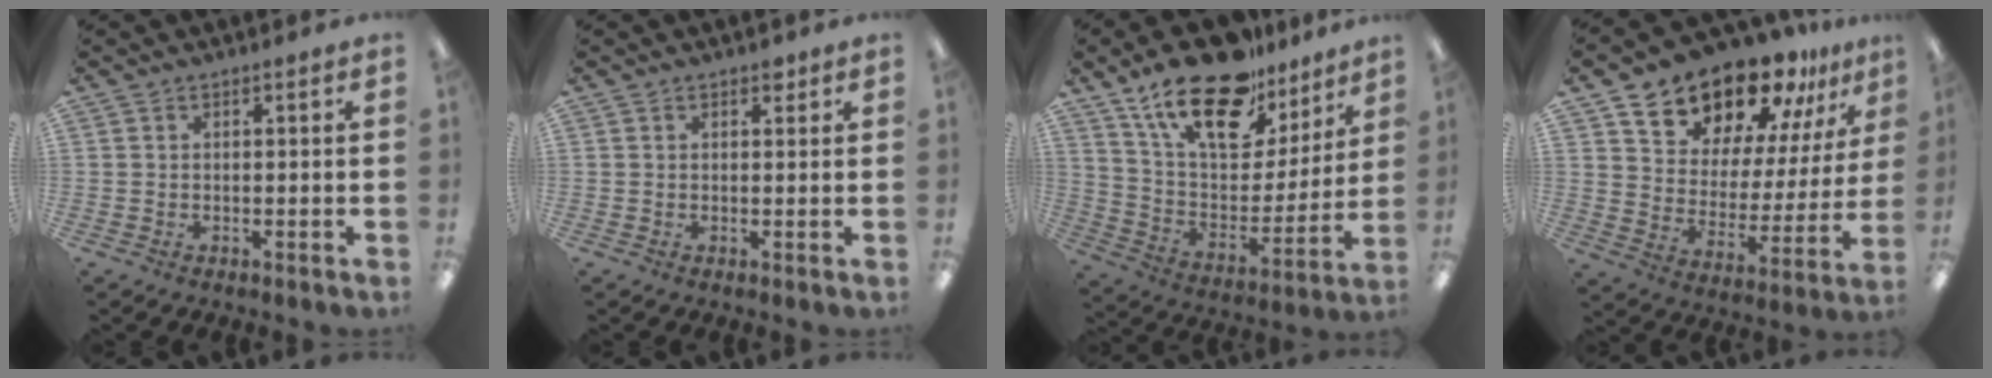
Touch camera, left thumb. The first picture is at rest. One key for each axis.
{"total": 1.6, "fx": 1.0, "fy": 1.0, "fz": 0.8, "tx": 0.000, "ty": -0.003, "tz": 0.014}
{"total": 22.0, "fx": 15.3, "fy": 10.2, "fz": 12.0, "tx": -0.208, "ty": -0.092, "tz": 0.271}
{"total": 17.3, "fx": 15.3, "fy": 6.9, "fz": 3.9, "tx": -0.076, "ty": -0.130, "tz": 0.276}